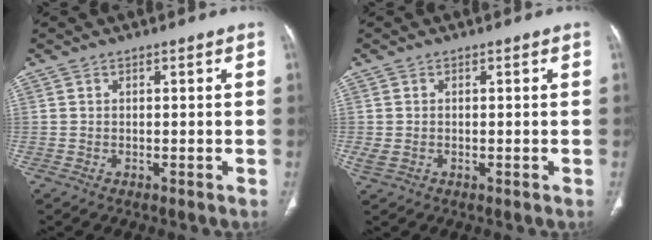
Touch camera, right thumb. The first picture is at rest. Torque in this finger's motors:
{"motor_torque": [3.44, 1.57, 0.62, -0.98, 0.14]}